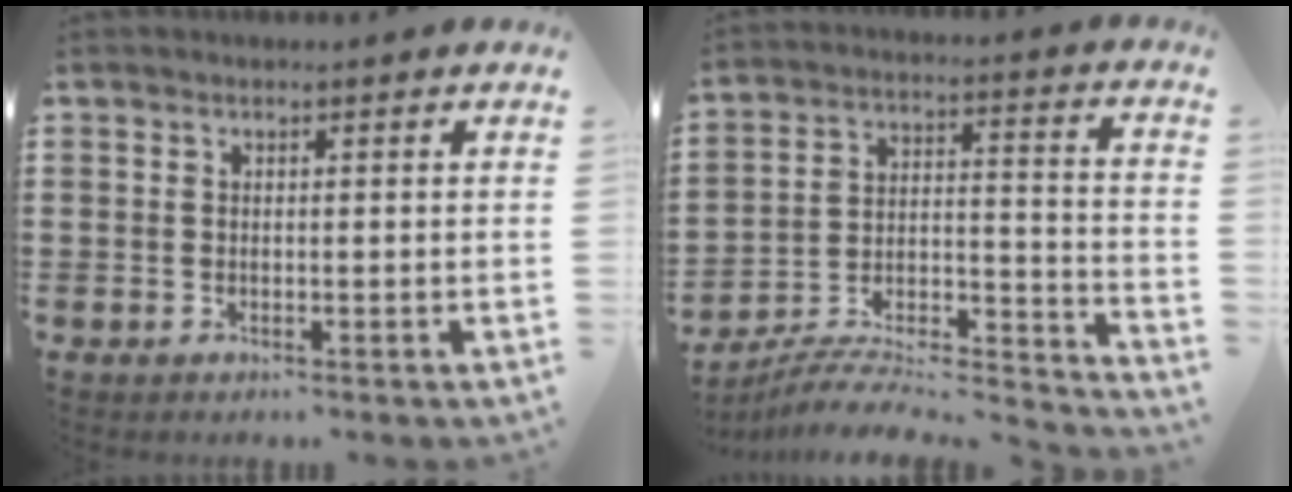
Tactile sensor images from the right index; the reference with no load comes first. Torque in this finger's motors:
{"motor_torque": [-1.21, 0.92, -0.19, -0.08]}